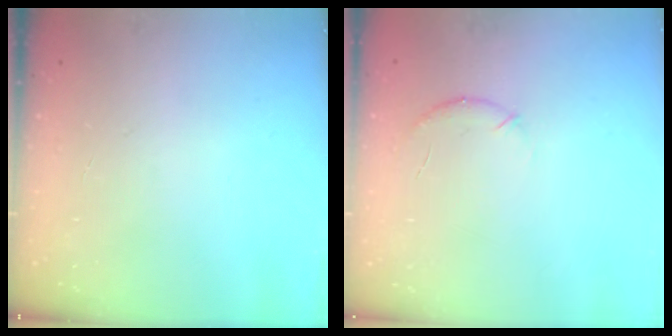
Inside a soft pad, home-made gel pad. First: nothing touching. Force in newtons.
{"total": 5.7, "press": 5.6, "slide": 1.3}